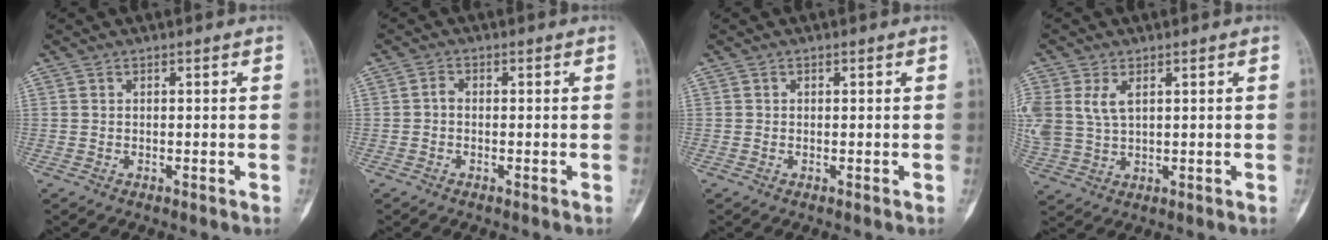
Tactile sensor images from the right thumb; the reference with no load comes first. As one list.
[{"total": 1.5, "force": [-0.3, 1.1, 0.9], "torque": [-0.012, 0.004, -0.011]}, {"total": 0.0}, {"total": 9.1, "force": [2.8, 5.8, 6.5], "torque": [-0.158, 0.001, 0.067]}]